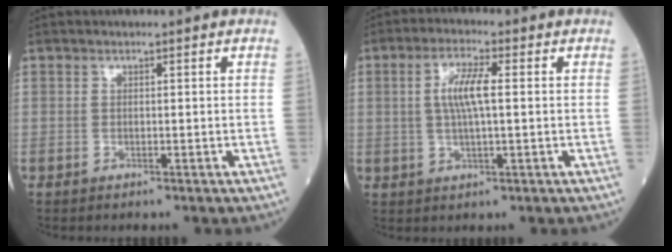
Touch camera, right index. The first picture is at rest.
{"total": 5.8, "force": [0.8, 1.0, 5.7], "torque": [-0.118, 0.006, 0.015]}